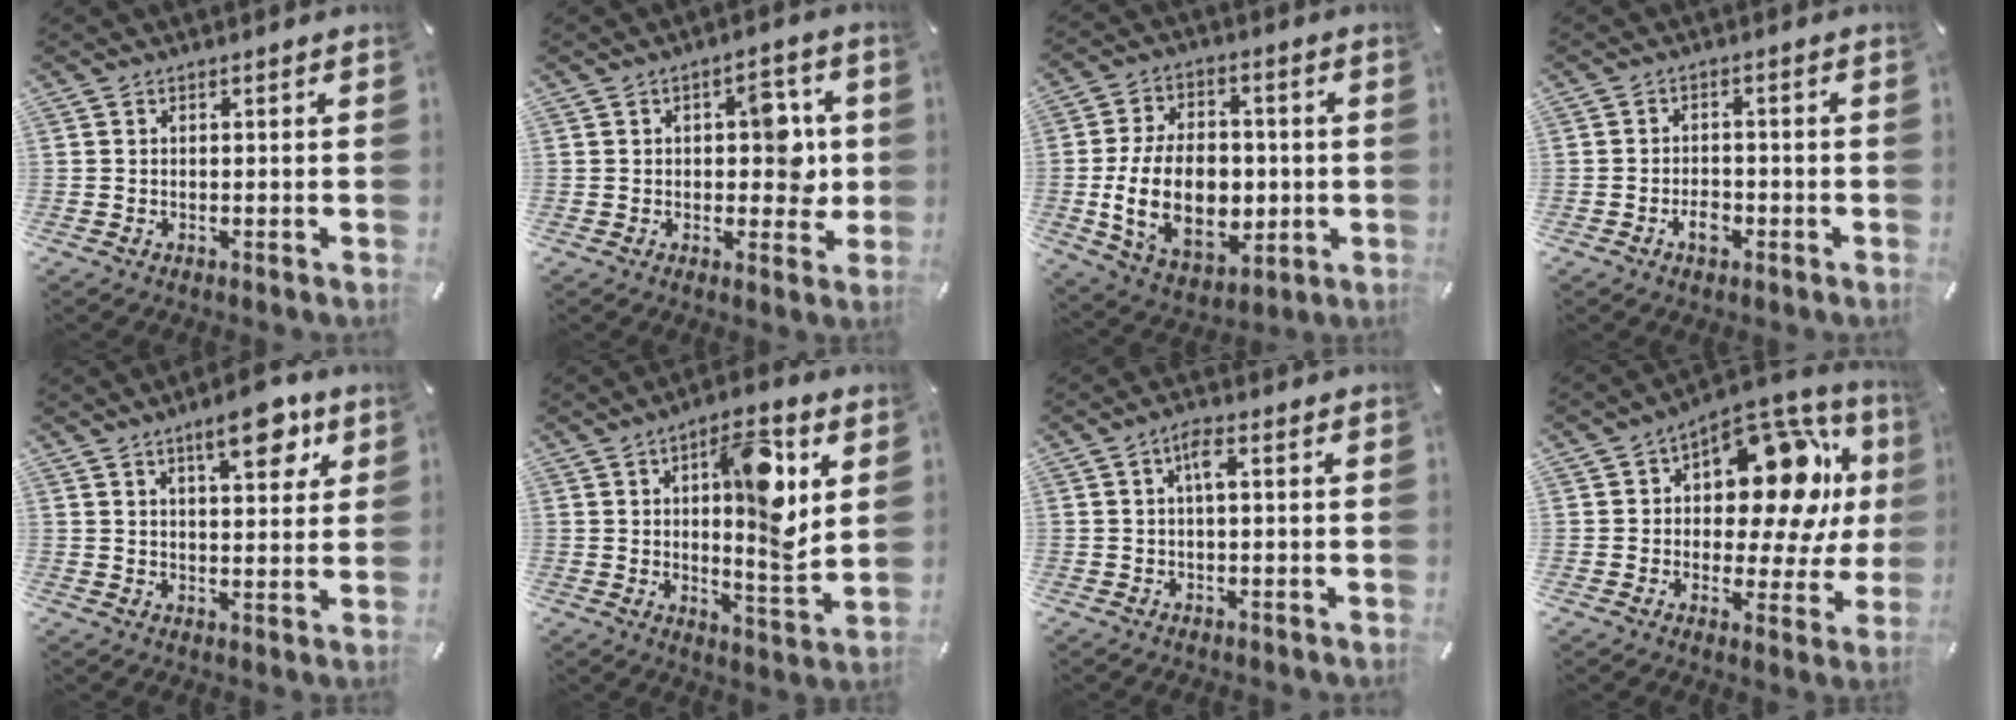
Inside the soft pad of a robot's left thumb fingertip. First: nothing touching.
{"total": 8.9, "force": [0.8, 5.5, 6.9], "torque": [-0.075, -0.003, 0.005]}
{"total": 18.8, "force": [-2.1, 12.9, 13.6], "torque": [-0.259, 0.003, -0.030]}
{"total": 3.7, "force": [-1.9, 2.3, 2.2], "torque": [-0.037, 0.008, -0.031]}
{"total": 10.4, "force": [6.0, 4.1, 7.5], "torque": [-0.093, -0.025, 0.096]}
{"total": 14.6, "force": [5.1, 5.2, 12.7], "torque": [-0.177, -0.020, 0.078]}
{"total": 3.5, "force": [0.5, 0.9, 3.3], "torque": [-0.068, 0.009, 0.006]}
{"total": 19.2, "force": [5.7, 10.7, 14.9], "torque": [-0.188, -0.043, 0.091]}